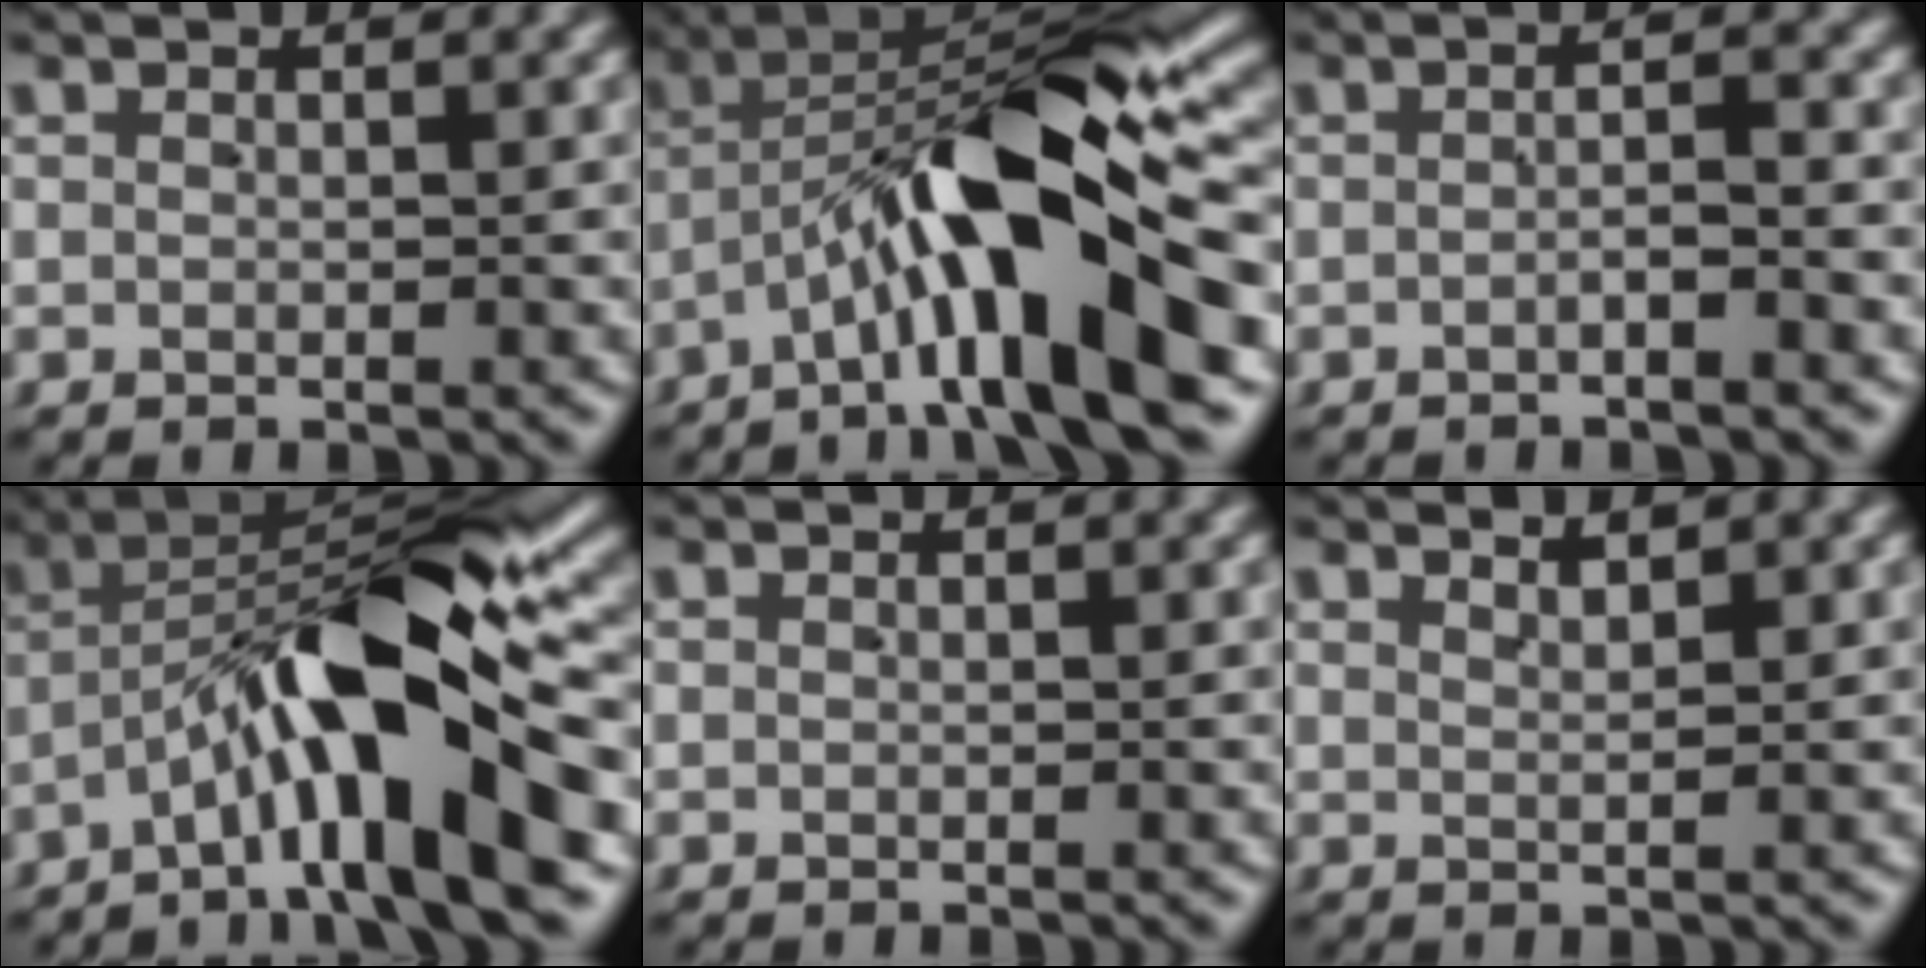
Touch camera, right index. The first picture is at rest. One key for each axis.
{"total": 13.5, "fx": -2.1, "fy": 4.7, "fz": 12.5, "tx": -0.198, "ty": -0.001, "tz": -0.026}
{"total": 1.7, "fx": -1.1, "fy": -0.1, "fz": 1.3, "tx": -0.014, "ty": 0.000, "tz": -0.019}
{"total": 12.0, "fx": -2.1, "fy": 4.2, "fz": 11.1, "tx": -0.176, "ty": 0.000, "tz": -0.028}
{"total": 0.0}
{"total": 1.7, "fx": 1.6, "fy": -0.4, "fz": 0.5, "tx": -0.004, "ty": -0.003, "tz": 0.030}